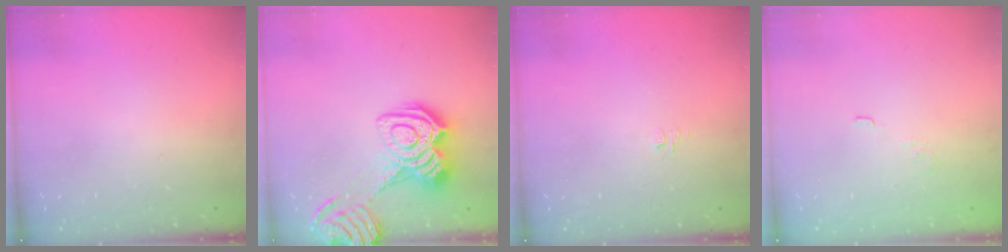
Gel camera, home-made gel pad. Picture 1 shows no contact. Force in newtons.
{"total": 12.8, "press": 12.8, "slide": 0.8}
{"total": 3.7, "press": 3.6, "slide": 0.3}
{"total": 1.5, "press": 0.9, "slide": 1.3}